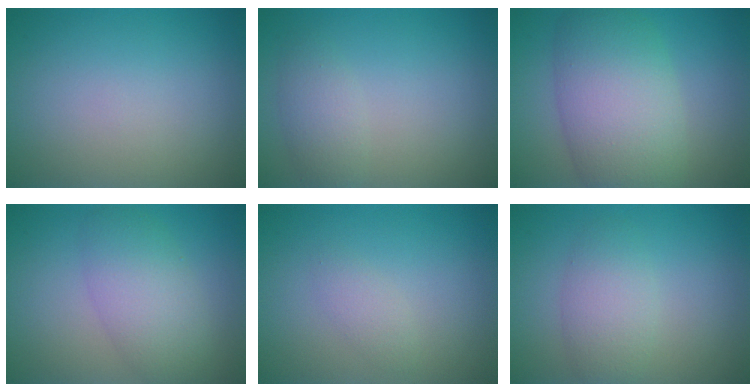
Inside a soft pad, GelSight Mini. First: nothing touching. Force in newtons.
{"total": 2.1, "press": 2.1, "slide": 0.2}
{"total": 8.9, "press": 8.9, "slide": 0.4}
{"total": 4.7, "press": 4.7, "slide": 0.1}
{"total": 1.2, "press": 1.2, "slide": 0.0}
{"total": 3.1, "press": 3.1, "slide": 0.0}